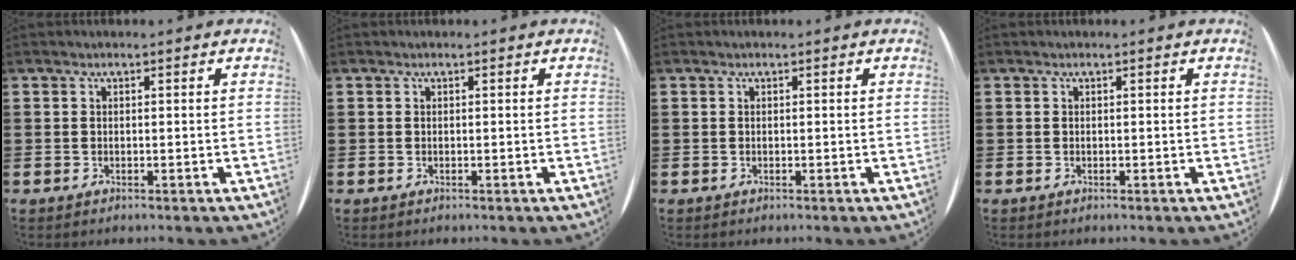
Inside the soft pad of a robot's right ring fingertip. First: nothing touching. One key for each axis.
{"total": 0.0}
{"total": 0.0}
{"total": 0.0}